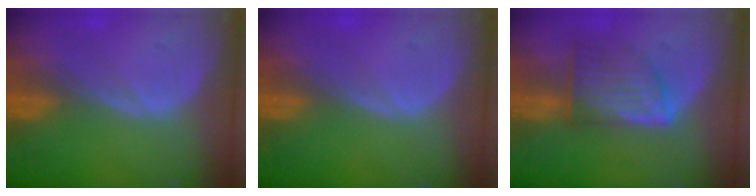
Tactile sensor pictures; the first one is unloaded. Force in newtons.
{"total": 0.0}
{"total": 7.3, "press": 6.6, "slide": 3.2}